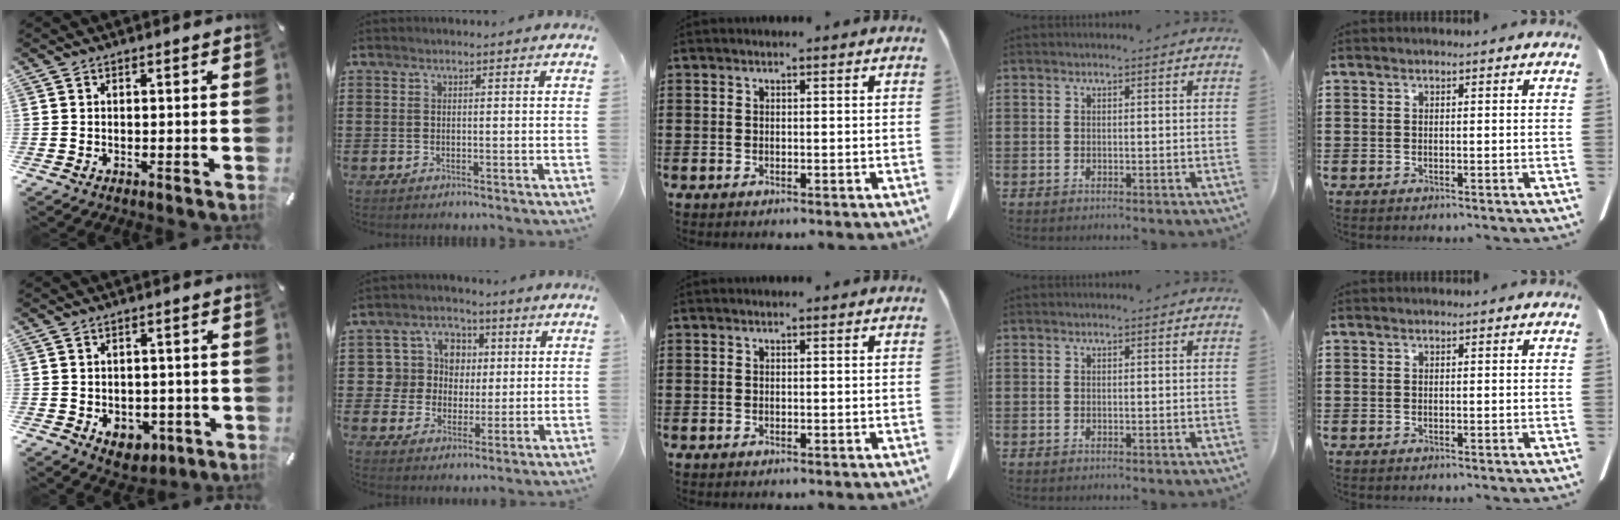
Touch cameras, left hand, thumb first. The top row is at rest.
{"thumb": {"total": 5.3, "force": [-1.4, 4.4, 2.5], "torque": [-0.025, 0.006, -0.023]}, "index": {"total": 7.5, "force": [2.0, 7.0, 1.7], "torque": [-0.063, 0.014, 0.039]}}